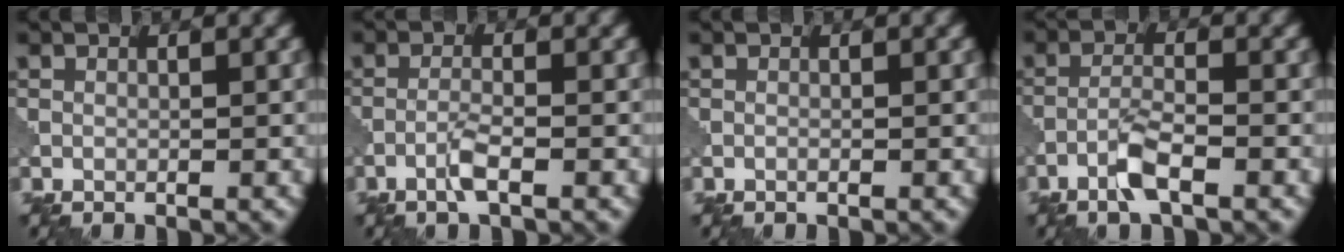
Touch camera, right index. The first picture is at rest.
{"total": 2.0, "force": [-1.1, 0.2, 1.7], "torque": [-0.036, 0.005, -0.026]}
{"total": 0.0}
{"total": 3.0, "force": [-1.8, 0.5, 2.4], "torque": [-0.051, 0.005, -0.042]}